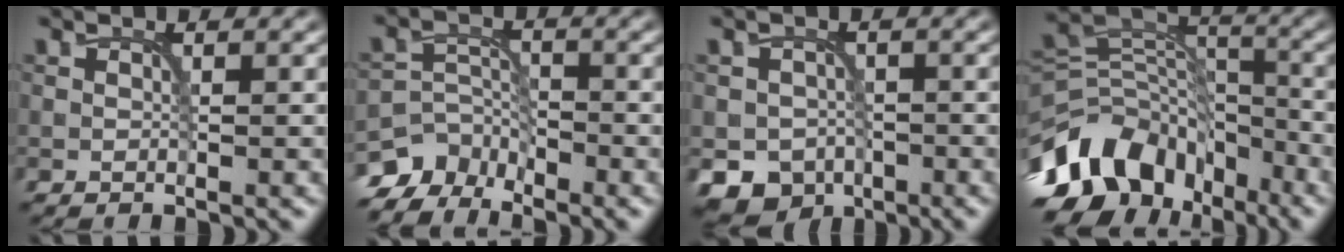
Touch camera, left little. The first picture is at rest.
{"total": 5.0, "force": [-4.3, 2.3, 0.9], "torque": [-0.004, -0.006, -0.083]}
{"total": 5.5, "force": [-3.0, 4.2, 1.8], "torque": [-0.016, -0.011, -0.045]}
{"total": 12.0, "force": [-7.0, 7.2, 6.5], "torque": [-0.118, 0.022, -0.144]}